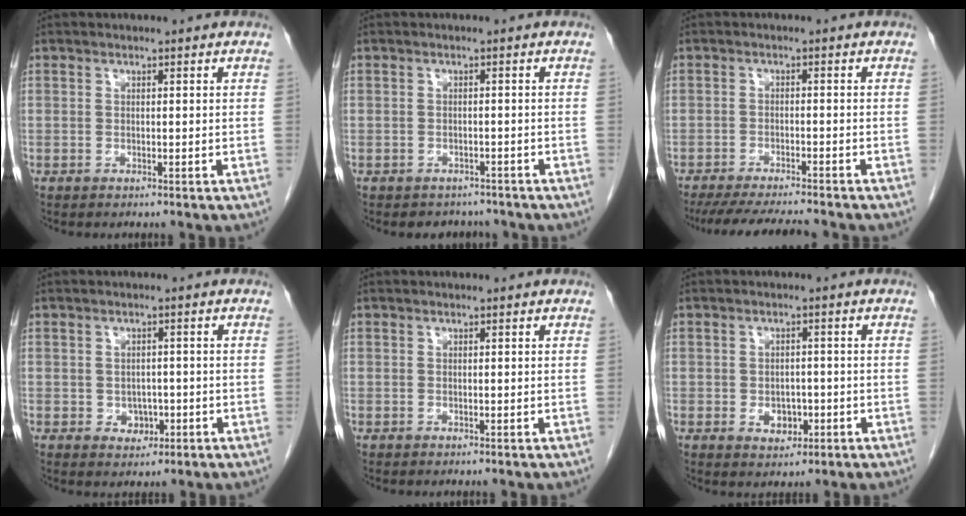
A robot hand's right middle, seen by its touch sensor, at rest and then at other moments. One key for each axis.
{"total": 3.3, "fx": -2.8, "fy": 1.7, "fz": -0.1, "tx": -0.001, "ty": 0.007, "tz": -0.040}
{"total": 10.7, "fx": -9.7, "fy": 0.7, "fz": 4.5, "tx": -0.067, "ty": -0.016, "tz": -0.141}
{"total": 2.8, "fx": -0.8, "fy": 2.2, "fz": 1.5, "tx": -0.017, "ty": 0.003, "tz": -0.003}
{"total": 0.0}
{"total": 3.5, "fx": -1.1, "fy": 2.5, "fz": 2.2, "tx": -0.027, "ty": 0.004, "tz": -0.008}